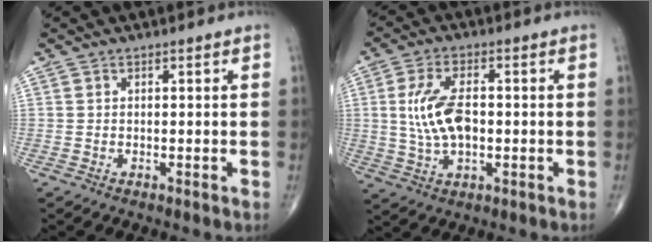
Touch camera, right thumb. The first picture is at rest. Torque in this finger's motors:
{"motor_torque": [-0.26, 0.26, 1.03, 0.01, 0.10]}